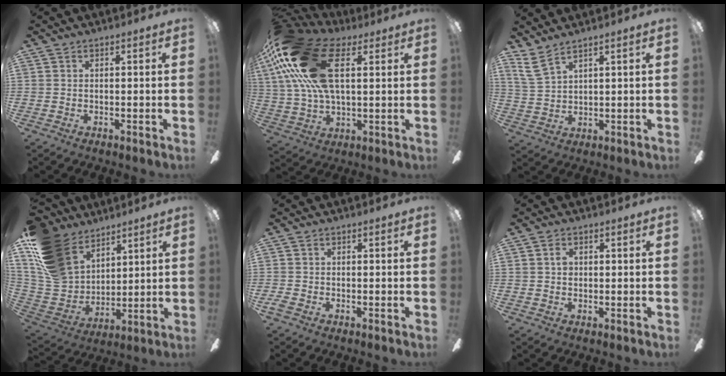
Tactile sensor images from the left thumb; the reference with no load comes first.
{"total": 25.5, "force": [9.0, 13.5, 19.7], "torque": [-0.417, -0.001, 0.156]}
{"total": 6.0, "force": [4.7, 1.8, 3.2], "torque": [-0.080, -0.017, 0.089]}
{"total": 19.8, "force": [11.8, 13.0, 9.3], "torque": [-0.223, -0.050, 0.231]}
{"total": 1.4, "force": [-0.5, 1.0, 0.8], "torque": [-0.020, 0.001, -0.012]}
{"total": 2.1, "force": [0.5, 1.6, 1.2], "torque": [-0.017, 0.003, 0.007]}